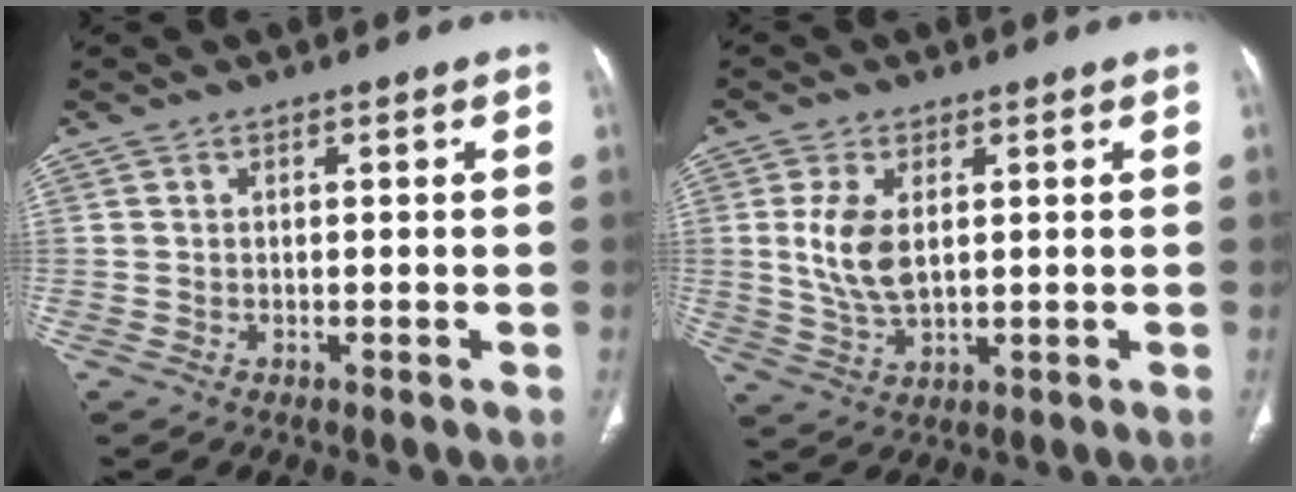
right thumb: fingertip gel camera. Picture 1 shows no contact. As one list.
[{"total": 7.8, "force": [1.4, 4.1, 6.4], "torque": [-0.133, -0.010, 0.035]}]